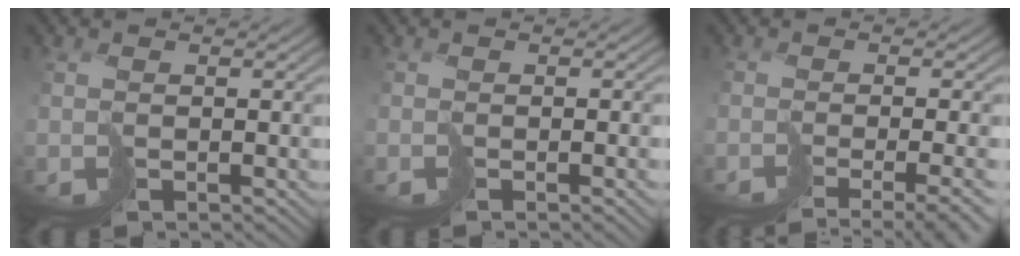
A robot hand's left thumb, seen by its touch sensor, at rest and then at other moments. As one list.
[{"total": 1.0, "force": [-0.7, -0.4, 0.6], "torque": [-0.004, 0.003, -0.012]}, {"total": 6.6, "force": [-4.7, 1.2, 4.5], "torque": [-0.048, -0.007, -0.040]}]